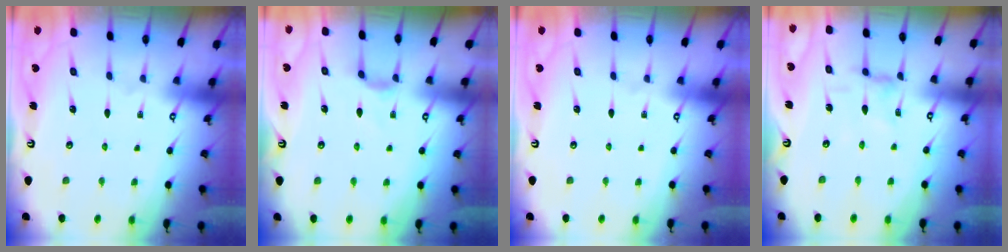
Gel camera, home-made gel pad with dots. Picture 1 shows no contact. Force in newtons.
{"total": 3.5, "press": 3.4, "slide": 0.5}
{"total": 0.0}
{"total": 0.9, "press": 0.8, "slide": 0.3}